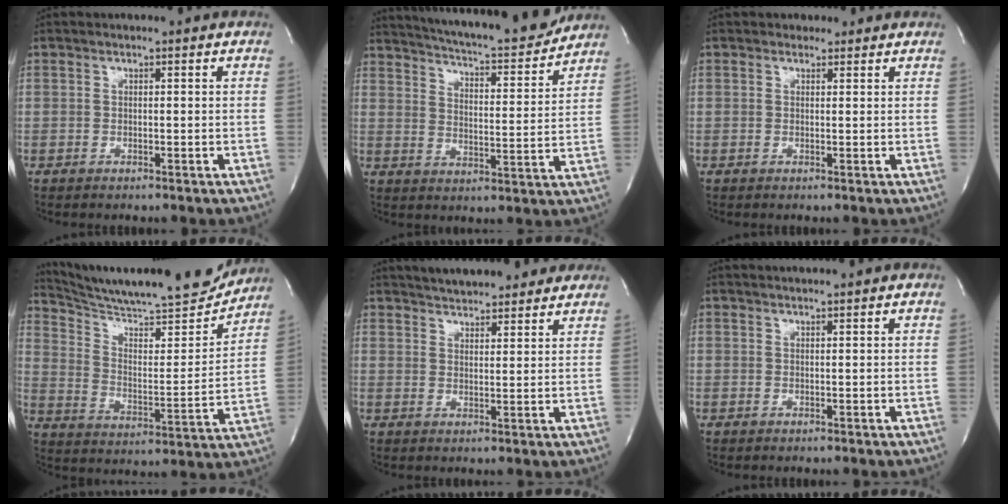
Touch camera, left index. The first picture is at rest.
{"total": 18.5, "force": [17.0, 1.9, 7.0], "torque": [-0.115, -0.019, 0.237]}
{"total": 1.3, "force": [1.0, 0.8, 0.0], "torque": [0.000, 0.005, 0.012]}
{"total": 21.6, "force": [20.3, 1.4, 7.2], "torque": [-0.124, -0.046, 0.298]}
{"total": 12.7, "force": [11.6, 2.8, 4.5], "torque": [-0.061, 0.022, 0.157]}
{"total": 2.5, "force": [2.3, -0.5, 0.8], "torque": [-0.009, 0.014, 0.038]}